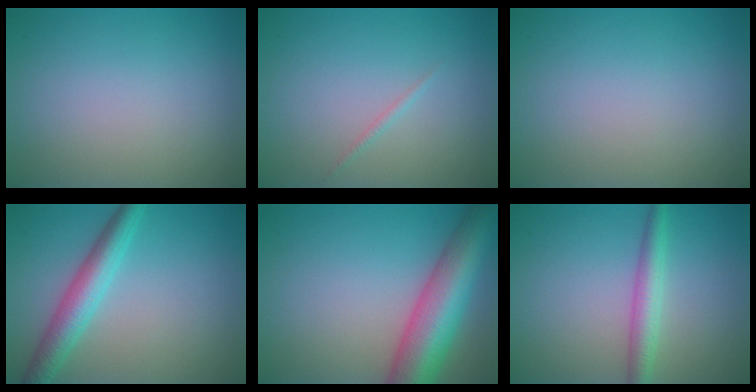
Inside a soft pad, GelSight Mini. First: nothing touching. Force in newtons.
{"total": 0.6, "press": 0.6, "slide": 0.0}
{"total": 0.0}
{"total": 5.0, "press": 5.0, "slide": 0.3}
{"total": 10.1, "press": 10.1, "slide": 0.3}
{"total": 2.9, "press": 2.9, "slide": 0.1}